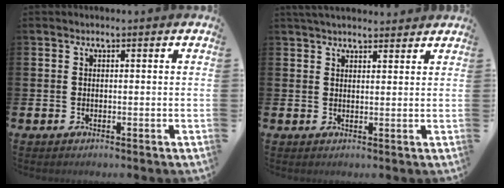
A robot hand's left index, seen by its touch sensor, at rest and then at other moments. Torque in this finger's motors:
{"motor_torque": [-0.01, -2.13, -0.13, 0.02]}